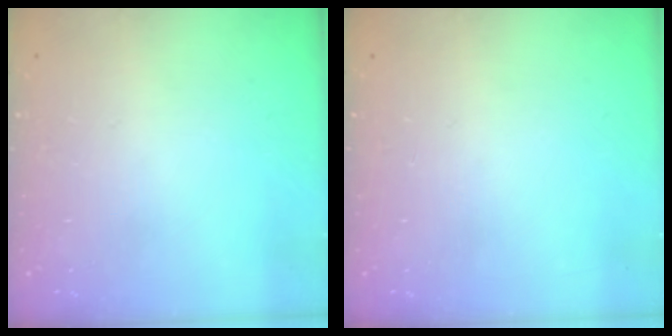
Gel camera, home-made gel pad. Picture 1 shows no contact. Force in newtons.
{"total": 0.0}